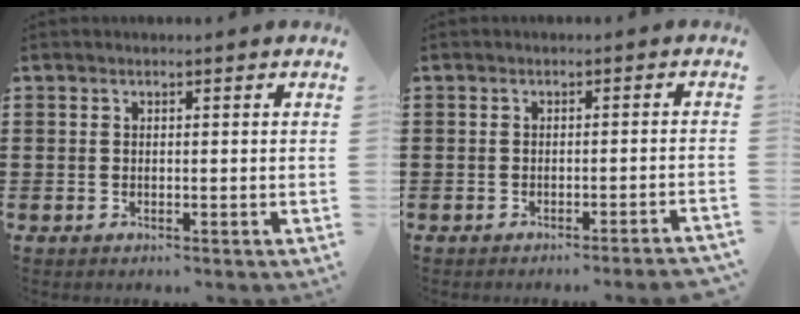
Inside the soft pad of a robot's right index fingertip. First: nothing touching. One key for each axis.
{"total": 1.7, "fx": -1.4, "fy": -0.4, "fz": 0.8, "tx": -0.013, "ty": -0.001, "tz": -0.027}